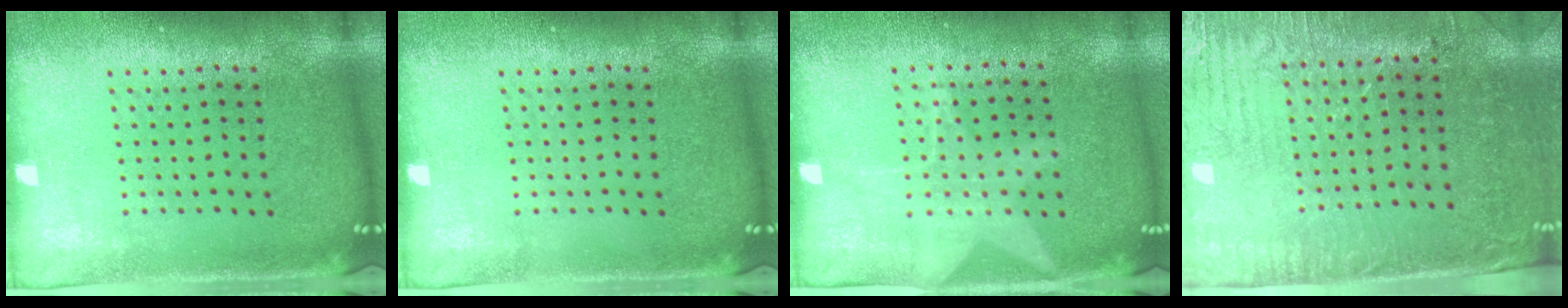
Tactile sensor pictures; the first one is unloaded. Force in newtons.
{"total": 0.0}
{"total": 1.2, "press": 0.9, "slide": 0.8}
{"total": 3.2, "press": 2.8, "slide": 1.6}